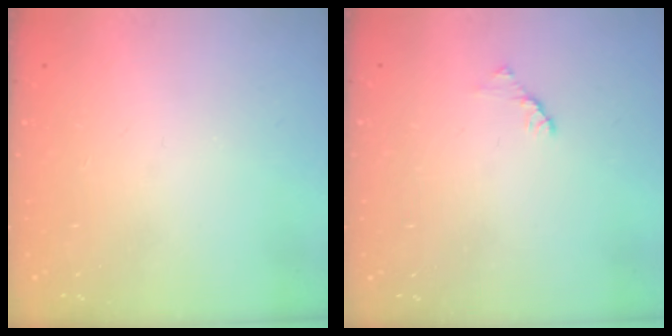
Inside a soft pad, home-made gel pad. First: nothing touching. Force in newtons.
{"total": 1.7, "press": 1.6, "slide": 0.4}